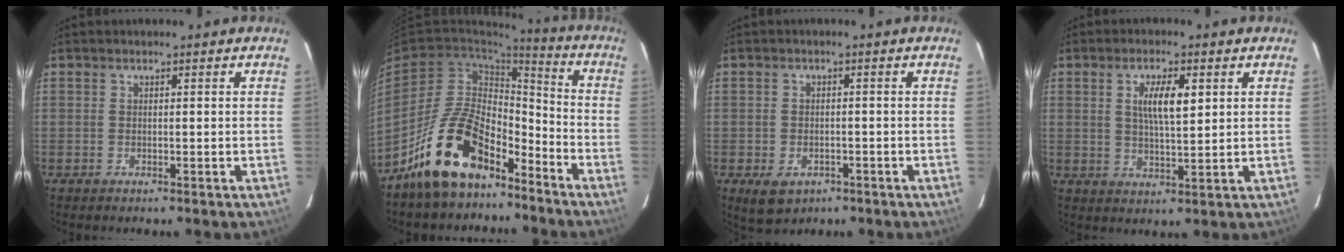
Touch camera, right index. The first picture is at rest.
{"total": 16.5, "force": [-11.5, 7.8, 8.9], "torque": [-0.179, 0.026, -0.192]}
{"total": 5.6, "force": [-2.9, 3.9, 2.9], "torque": [-0.063, -0.010, -0.038]}
{"total": 6.4, "force": [2.0, 1.8, 5.8], "torque": [-0.105, 0.002, 0.037]}